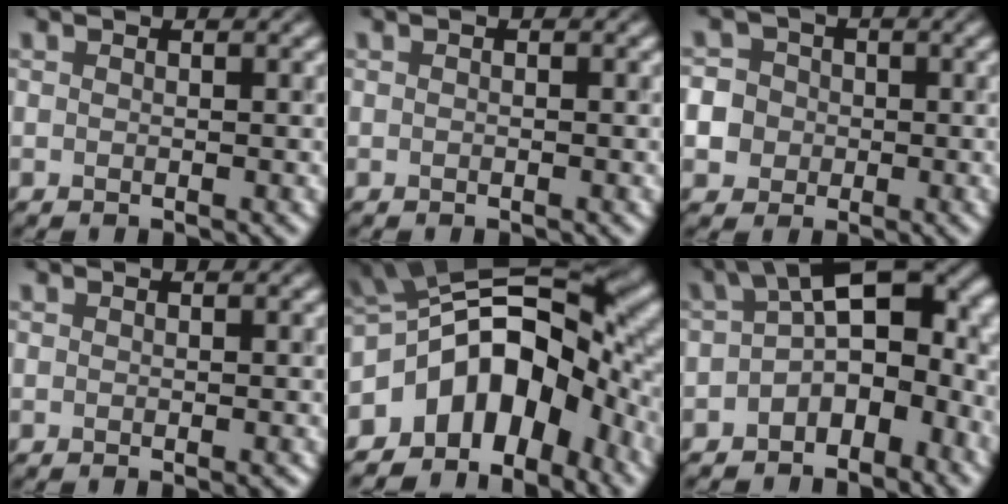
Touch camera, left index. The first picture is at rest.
{"total": 0.0}
{"total": 7.7, "force": [-1.6, 7.2, 2.3], "torque": [-0.046, 0.008, -0.061]}
{"total": 0.7, "force": [-0.4, 0.1, 0.5], "torque": [-0.006, -0.001, -0.004]}
{"total": 11.9, "force": [-4.9, 7.1, 8.2], "torque": [-0.108, 0.012, -0.098]}
{"total": 11.1, "force": [-1.2, 6.9, 8.6], "torque": [-0.105, 0.008, -0.025]}